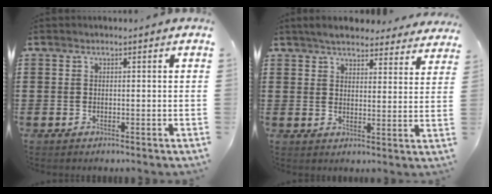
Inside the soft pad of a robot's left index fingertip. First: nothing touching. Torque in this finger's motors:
{"motor_torque": [2.14, 0.00, 0.67, 0.09]}